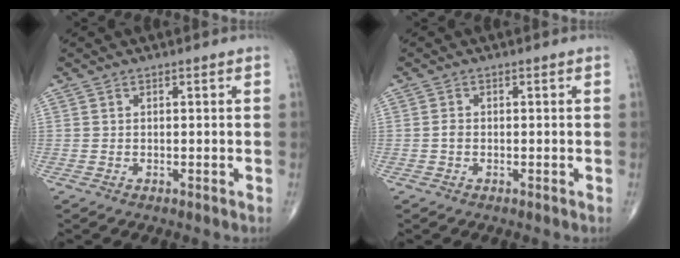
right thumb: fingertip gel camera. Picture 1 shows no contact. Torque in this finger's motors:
{"motor_torque": [0.41, 0.36, 0.26, 0.01, -0.03]}